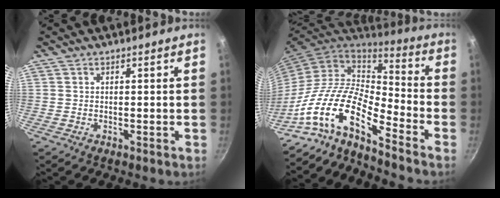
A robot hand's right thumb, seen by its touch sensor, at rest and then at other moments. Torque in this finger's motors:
{"motor_torque": [3.06, 1.74, 1.18, -1.58, 0.65]}